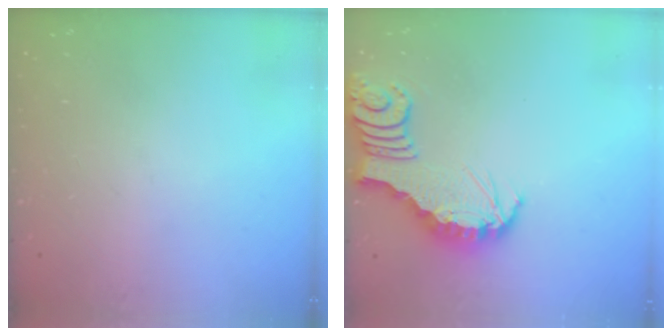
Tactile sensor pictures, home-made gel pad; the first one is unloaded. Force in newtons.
{"total": 4.0, "press": 3.9, "slide": 0.8}